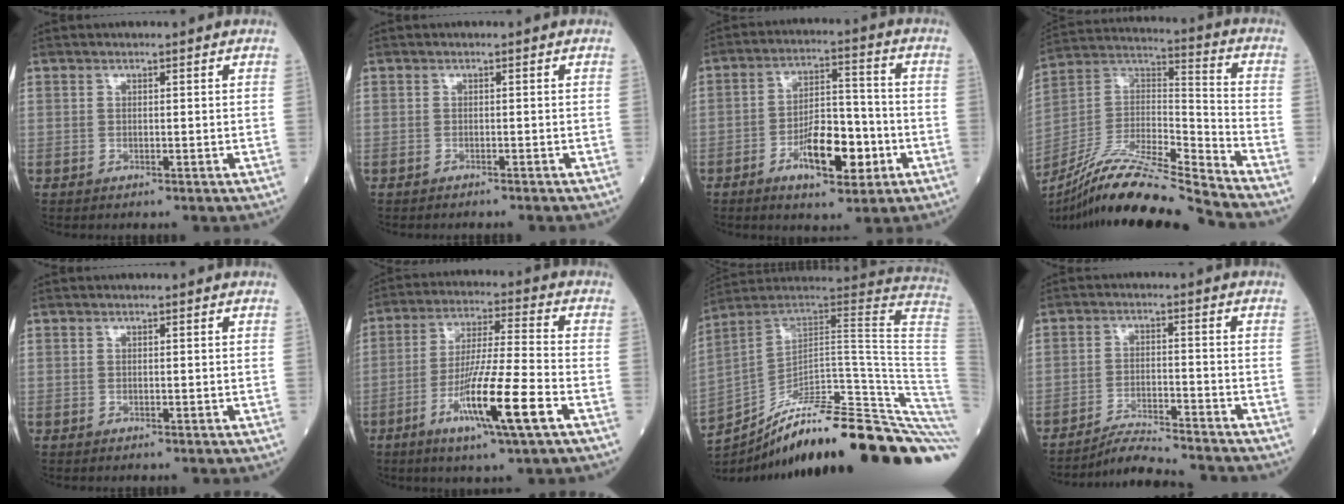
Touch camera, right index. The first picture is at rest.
{"total": 1.8, "force": [-1.7, 0.1, 0.6], "torque": [-0.012, -0.001, -0.021]}
{"total": 10.1, "force": [-4.2, 3.7, 8.5], "torque": [-0.150, 0.008, -0.067]}
{"total": 20.3, "force": [-18.0, -0.7, 9.3], "torque": [-0.194, 0.004, -0.331]}
{"total": 0.0}
{"total": 13.1, "force": [-5.6, -0.2, 11.8], "torque": [-0.222, -0.019, -0.103]}
{"total": 34.5, "force": [-26.2, 2.5, 22.3], "torque": [-0.200, -0.009, -0.366]}
{"total": 8.9, "force": [-8.7, -0.5, 1.9], "torque": [-0.028, -0.003, -0.151]}